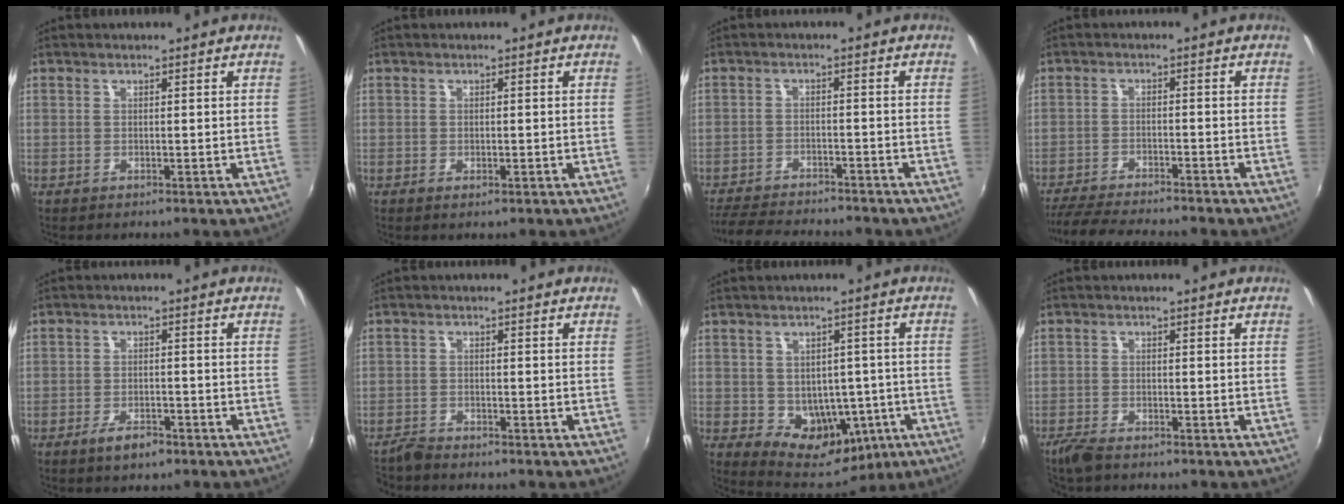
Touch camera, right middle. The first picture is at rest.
{"total": 1.0, "force": [-0.5, 0.6, 0.6], "torque": [-0.008, -0.004, -0.009]}
{"total": 11.7, "force": [-10.6, 2.3, 4.5], "torque": [-0.108, -0.018, -0.166]}
{"total": 11.1, "force": [-10.1, 1.0, 4.6], "torque": [-0.109, -0.021, -0.164]}
{"total": 4.3, "force": [-2.9, 1.7, 2.7], "torque": [-0.063, -0.007, -0.051]}
{"total": 2.3, "force": [-2.3, 0.4, 0.1], "torque": [-0.012, -0.006, -0.051]}
{"total": 10.5, "force": [-2.7, 8.5, 5.4], "torque": [-0.089, 0.006, -0.015]}
{"total": 3.7, "force": [-3.1, 1.0, 1.7], "torque": [-0.049, -0.012, -0.064]}